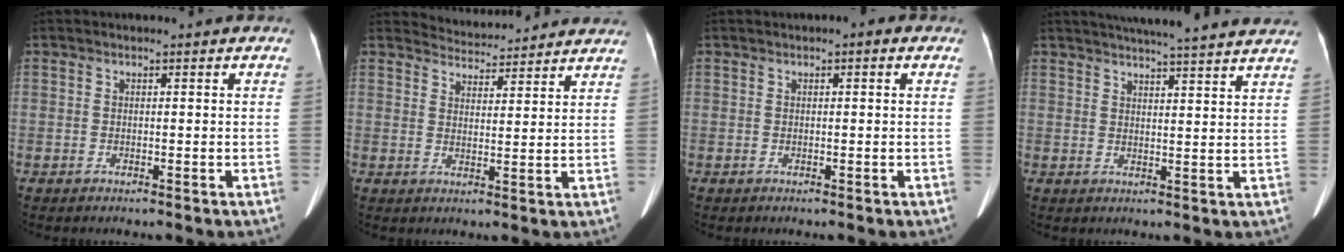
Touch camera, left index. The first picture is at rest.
{"total": 8.3, "force": [8.2, 1.0, 0.4], "torque": [-0.003, 0.015, 0.099]}
{"total": 0.8, "force": [0.2, 0.4, 0.7], "torque": [-0.005, 0.005, -0.002]}
{"total": 18.1, "force": [16.3, 0.3, 7.8], "torque": [-0.117, 0.009, 0.200]}